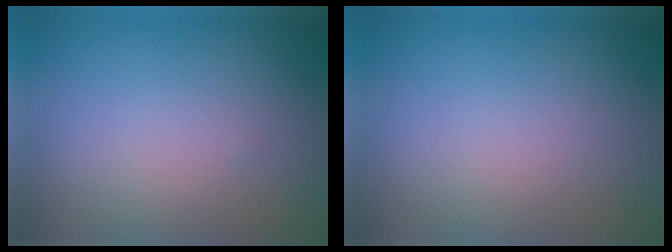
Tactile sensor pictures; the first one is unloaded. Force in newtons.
{"total": 0.0}